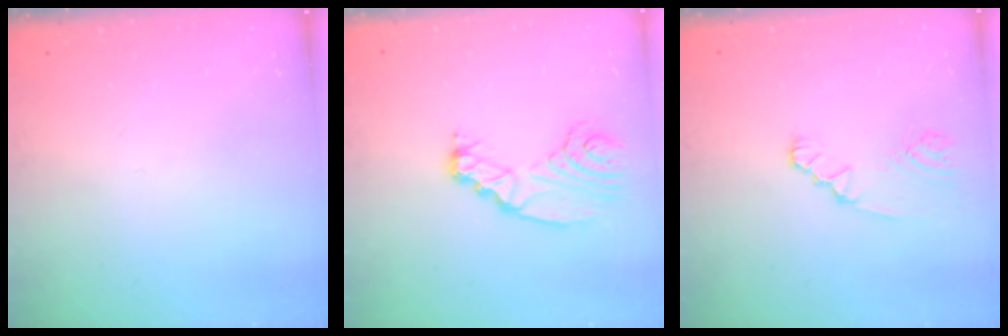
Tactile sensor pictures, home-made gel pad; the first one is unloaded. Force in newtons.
{"total": 10.3, "press": 10.2, "slide": 1.2}
{"total": 1.9, "press": 1.9, "slide": 0.2}